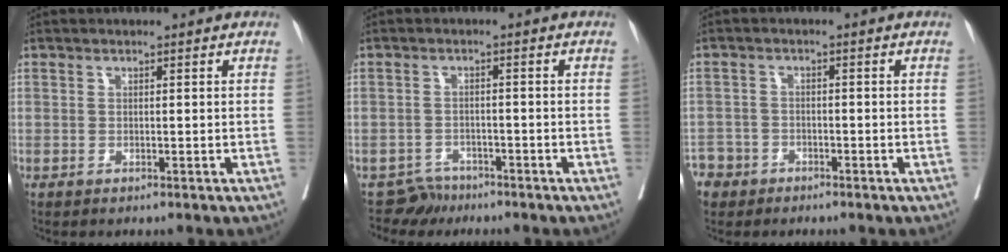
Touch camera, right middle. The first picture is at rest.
{"total": 2.7, "force": [-2.3, 1.1, -1.0], "torque": [0.019, 0.000, -0.040]}
{"total": 3.9, "force": [-2.8, 2.8, -0.3], "torque": [0.008, 0.010, -0.056]}